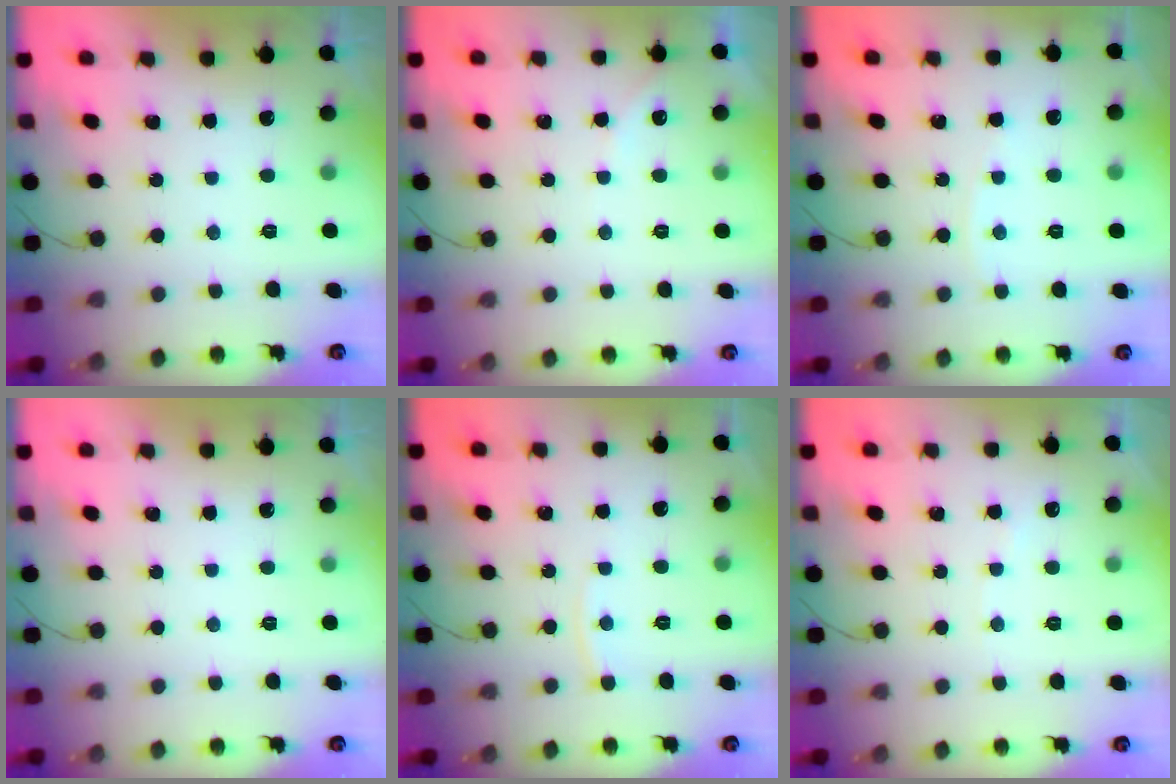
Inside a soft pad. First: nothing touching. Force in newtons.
{"total": 3.9, "press": 3.9, "slide": 0.7}
{"total": 1.6, "press": 1.6, "slide": 0.2}
{"total": 0.0}
{"total": 3.7, "press": 3.6, "slide": 0.5}
{"total": 2.9, "press": 2.9, "slide": 0.5}